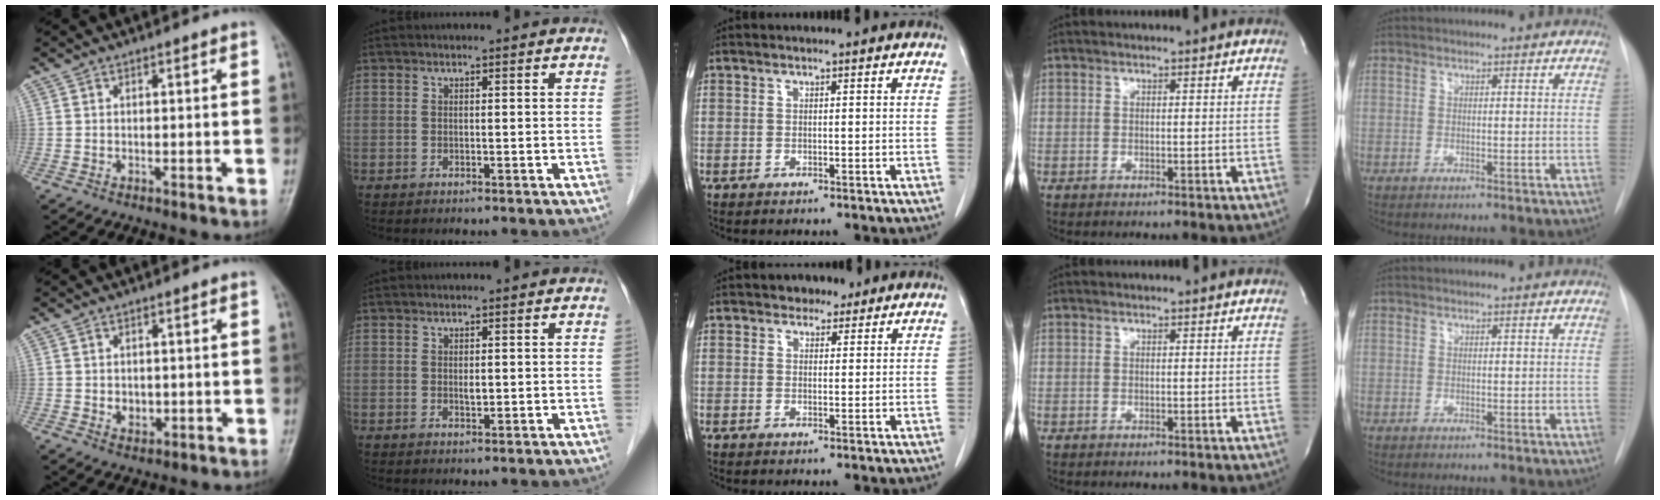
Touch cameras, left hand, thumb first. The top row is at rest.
{"thumb": {"total": 2.7, "force": [-0.1, 2.1, 1.6], "torque": [-0.016, -0.002, 0.006]}, "index": {"total": 0.9, "force": [0.1, 0.4, 0.8], "torque": [-0.014, -0.002, 0.004]}, "middle": {"total": 2.7, "force": [2.0, 1.6, 0.7], "torque": [-0.011, 0.006, 0.029]}}